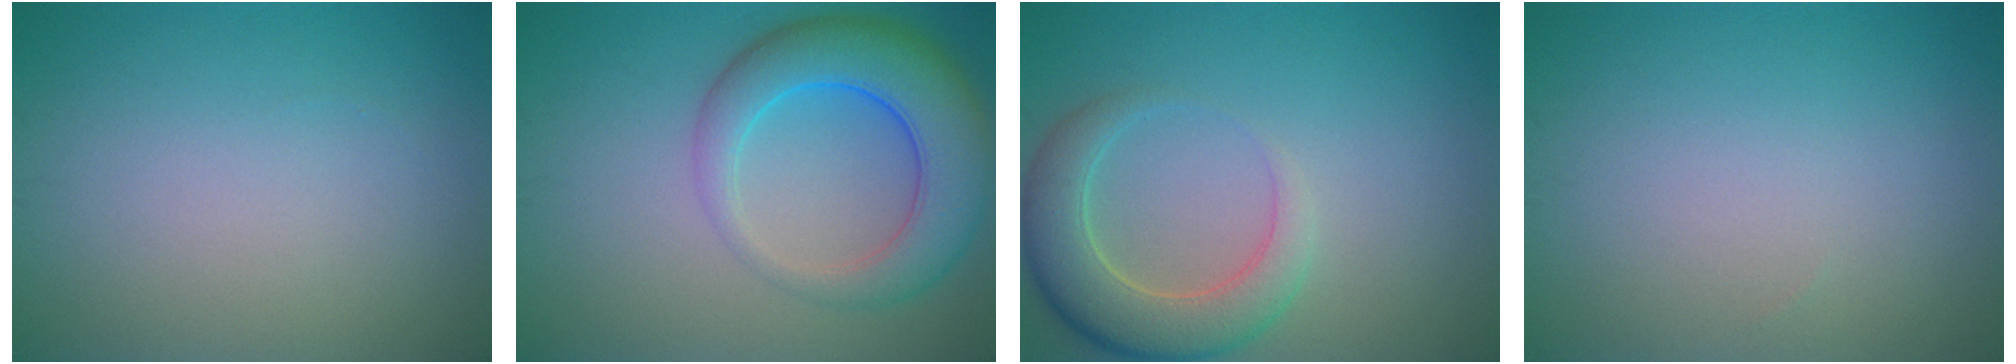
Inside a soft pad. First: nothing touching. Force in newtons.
{"total": 7.6, "press": 7.6, "slide": 0.4}
{"total": 5.3, "press": 5.3, "slide": 0.6}
{"total": 0.0}